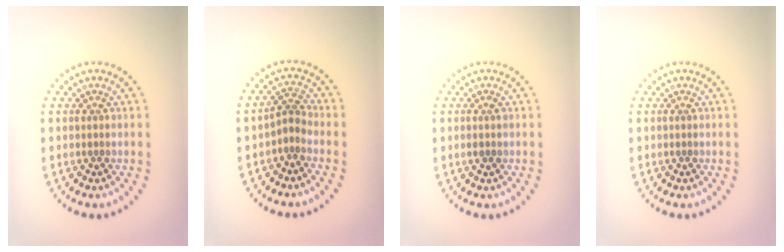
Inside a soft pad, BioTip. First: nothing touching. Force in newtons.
{"total": 1.9, "press": 1.3, "slide": 1.4}
{"total": 0.8, "press": 0.7, "slide": 0.3}
{"total": 0.0}